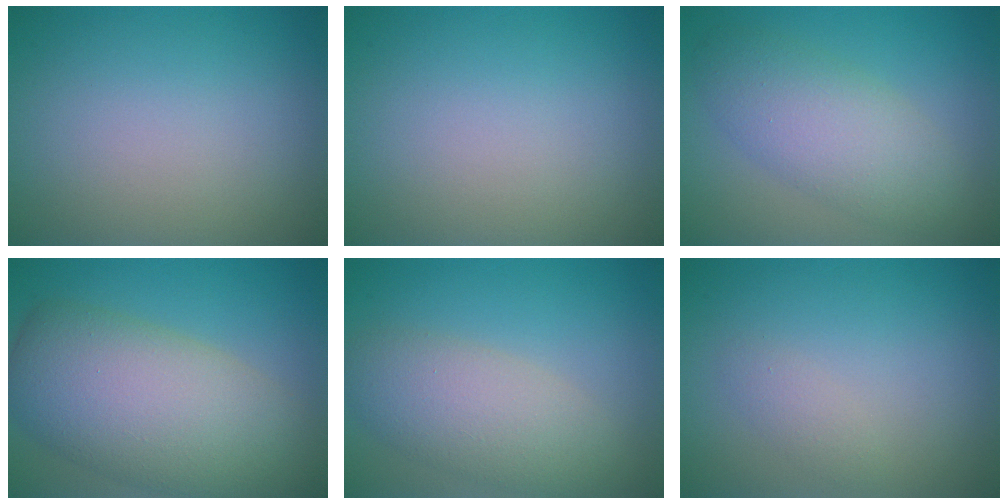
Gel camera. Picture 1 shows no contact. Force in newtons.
{"total": 0.0}
{"total": 5.4, "press": 5.4, "slide": 0.1}
{"total": 11.0, "press": 10.9, "slide": 0.6}
{"total": 5.1, "press": 5.1, "slide": 0.4}
{"total": 1.1, "press": 1.1, "slide": 0.1}